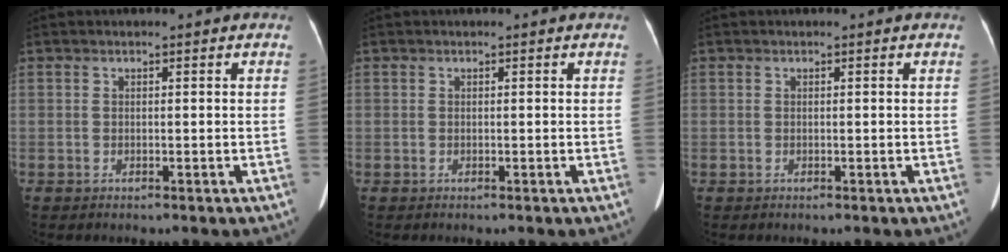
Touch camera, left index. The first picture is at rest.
{"total": 0.0}
{"total": 0.0}